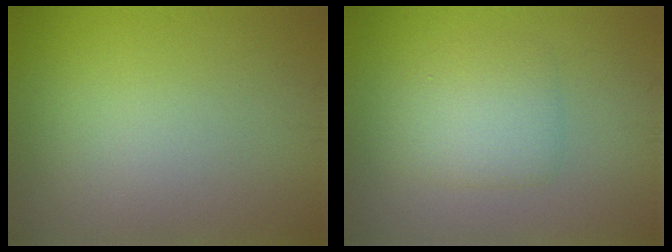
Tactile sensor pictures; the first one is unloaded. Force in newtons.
{"total": 3.0, "press": 3.0, "slide": 0.0}